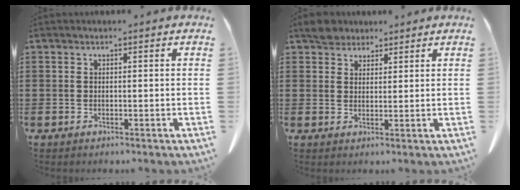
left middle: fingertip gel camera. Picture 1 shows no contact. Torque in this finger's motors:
{"motor_torque": [0.00, 0.07, 0.02, 0.01]}